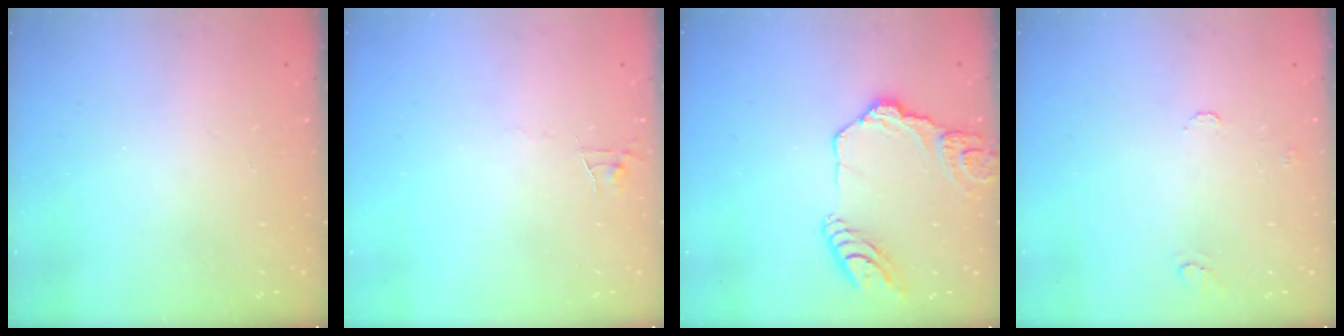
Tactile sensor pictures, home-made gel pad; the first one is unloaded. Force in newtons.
{"total": 3.5, "press": 3.5, "slide": 0.3}
{"total": 15.4, "press": 15.3, "slide": 1.5}
{"total": 6.0, "press": 6.0, "slide": 0.6}